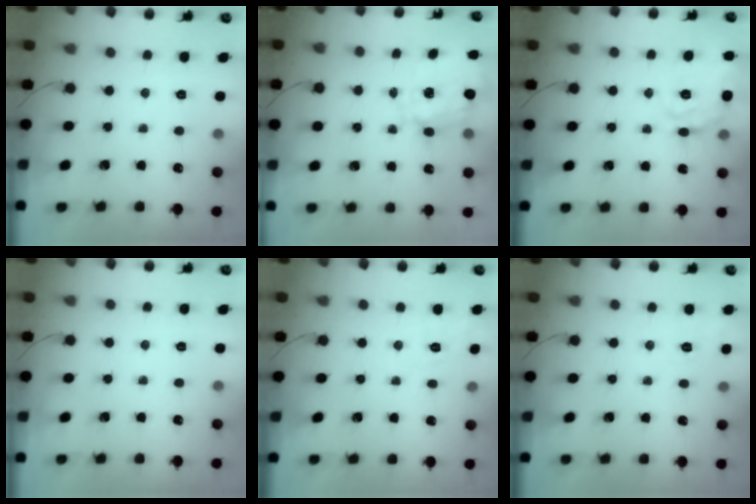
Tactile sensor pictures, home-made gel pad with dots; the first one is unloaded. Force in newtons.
{"total": 2.7, "press": 2.6, "slide": 0.8}
{"total": 13.8, "press": 13.5, "slide": 2.5}
{"total": 0.0}
{"total": 2.1, "press": 0.4, "slide": 2.1}
{"total": 2.5, "press": 1.3, "slide": 2.2}